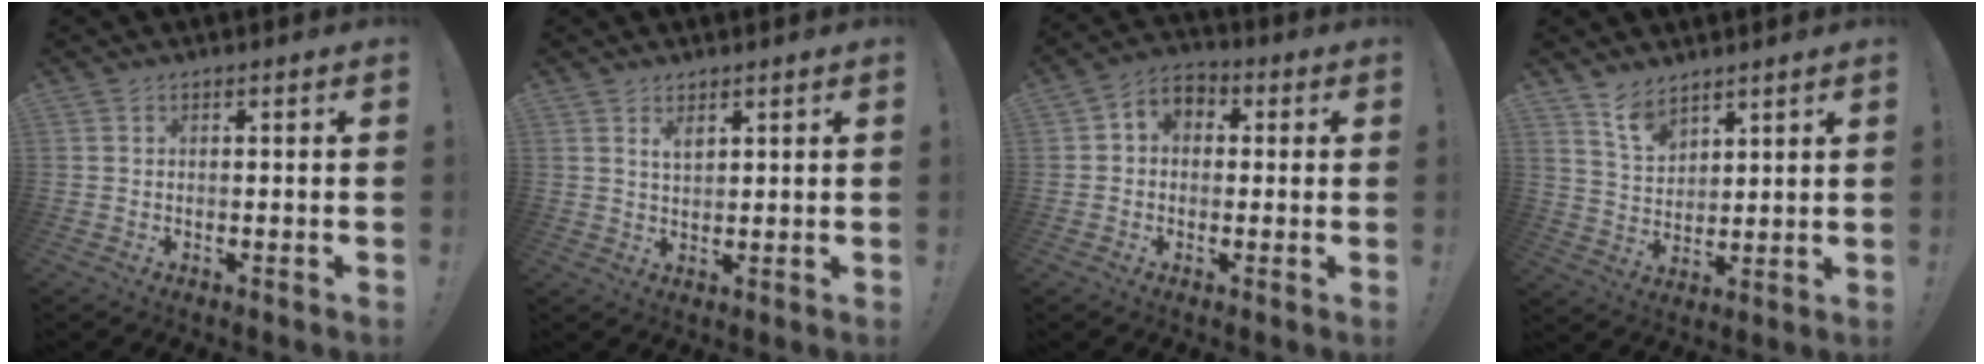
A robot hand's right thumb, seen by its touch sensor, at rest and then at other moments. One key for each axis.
{"total": 2.9, "fx": 2.1, "fy": 1.2, "fz": 1.6, "tx": -0.013, "ty": -0.015, "tz": 0.033}
{"total": 5.2, "fx": -0.5, "fy": 4.6, "fz": 2.6, "tx": -0.039, "ty": 0.015, "tz": -0.006}
{"total": 7.8, "fx": 6.2, "fy": 4.1, "fz": 2.5, "tx": -0.045, "ty": -0.044, "tz": 0.118}